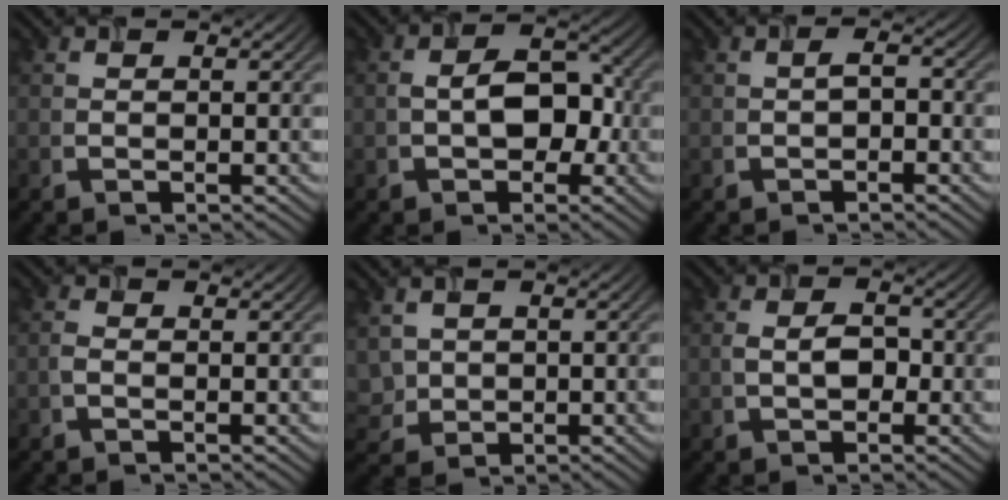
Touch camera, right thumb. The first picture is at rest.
{"total": 6.3, "force": [-0.9, 4.1, 4.7], "torque": [-0.066, 0.000, -0.019]}
{"total": 1.7, "force": [-0.7, 0.9, 1.2], "torque": [-0.023, 0.003, -0.017]}
{"total": 1.0, "force": [-0.4, 0.4, 0.8], "torque": [-0.023, 0.001, -0.013]}
{"total": 3.0, "force": [0.5, 2.6, 1.2], "torque": [-0.040, -0.005, 0.015]}
{"total": 3.2, "force": [-0.5, 2.1, 2.4], "torque": [-0.050, 0.000, -0.010]}